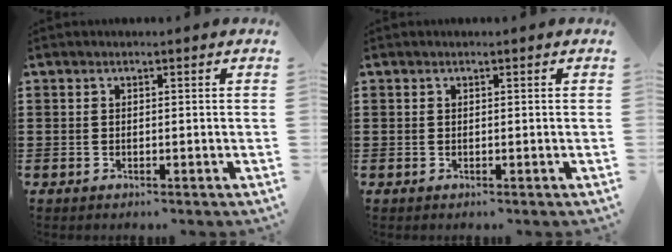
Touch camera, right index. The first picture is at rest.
{"total": 0.0}